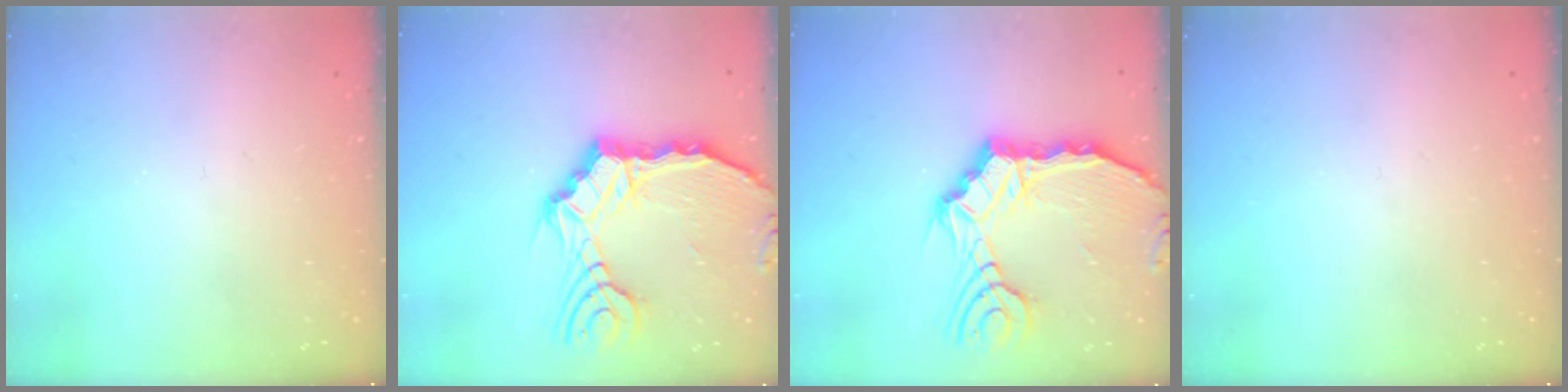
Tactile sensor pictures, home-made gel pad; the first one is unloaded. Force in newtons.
{"total": 16.0, "press": 15.6, "slide": 3.6}
{"total": 16.0, "press": 15.6, "slide": 3.6}
{"total": 0.0}